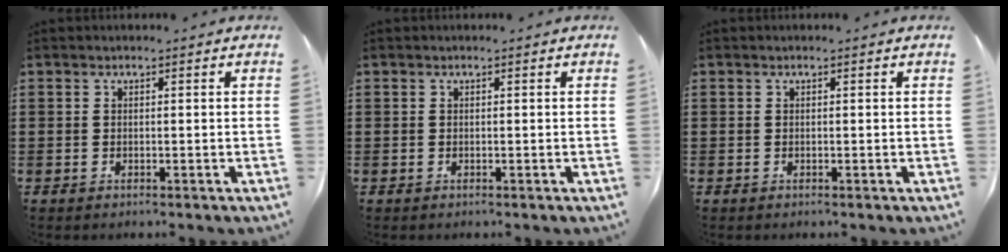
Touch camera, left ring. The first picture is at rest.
{"total": 0.0}
{"total": 0.0}